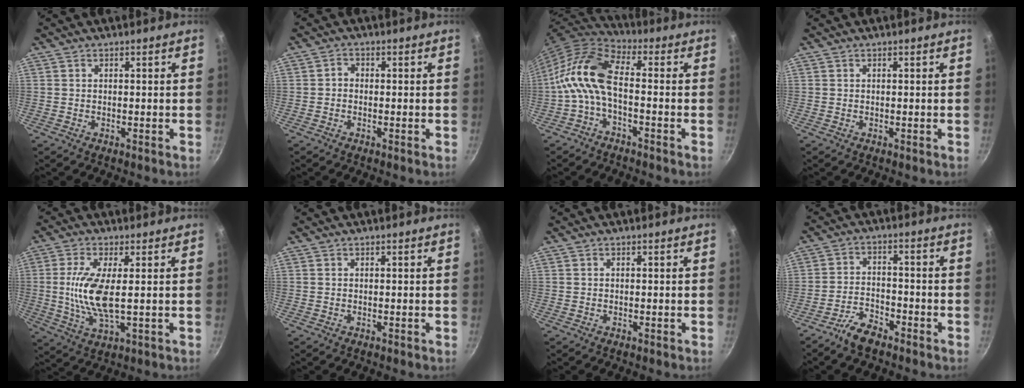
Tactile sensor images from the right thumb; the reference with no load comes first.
{"total": 1.3, "force": [-0.5, 1.0, 0.6], "torque": [-0.011, 0.007, -0.014]}
{"total": 10.9, "force": [-1.9, 5.1, 9.4], "torque": [-0.199, 0.037, -0.054]}
{"total": 0.0}
{"total": 10.0, "force": [0.6, 3.3, 9.4], "torque": [-0.202, -0.009, 0.013]}
{"total": 0.0}
{"total": 0.0}
{"total": 5.8, "force": [-4.6, 2.1, 2.8], "torque": [-0.053, 0.037, -0.090]}